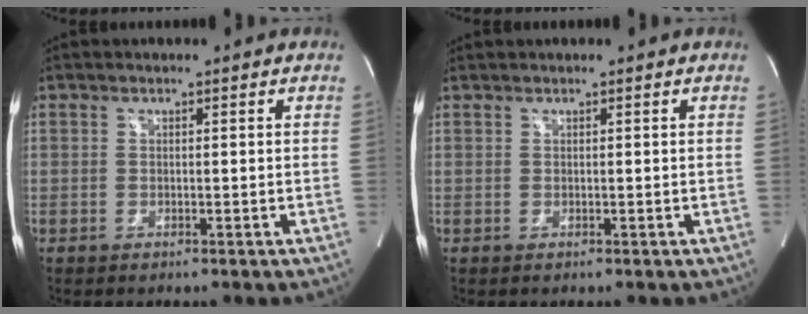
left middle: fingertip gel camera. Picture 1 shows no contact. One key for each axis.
{"total": 0.6, "fx": 0.6, "fy": -0.1, "fz": 0.2, "tx": -0.009, "ty": 0.013, "tz": 0.018}